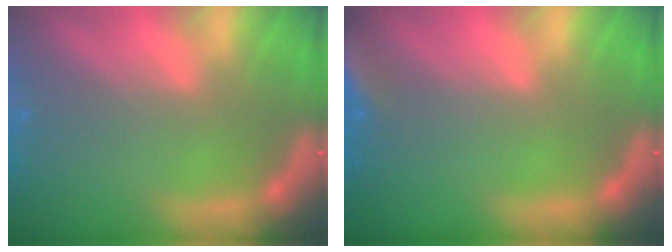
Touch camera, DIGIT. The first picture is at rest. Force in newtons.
{"total": 4.4}